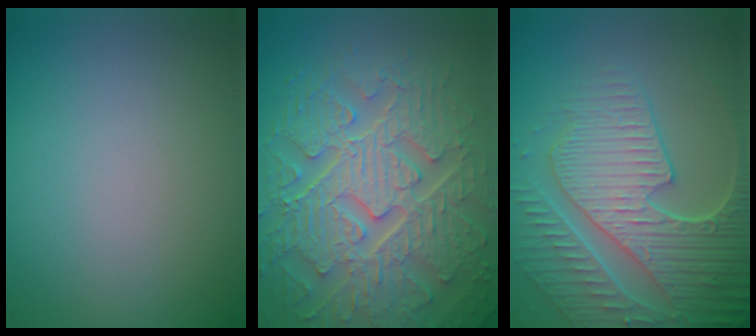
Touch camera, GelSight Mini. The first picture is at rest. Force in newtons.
{"total": 9.4, "press": 6.9, "slide": 6.4}
{"total": 8.7, "press": 6.2, "slide": 6.1}